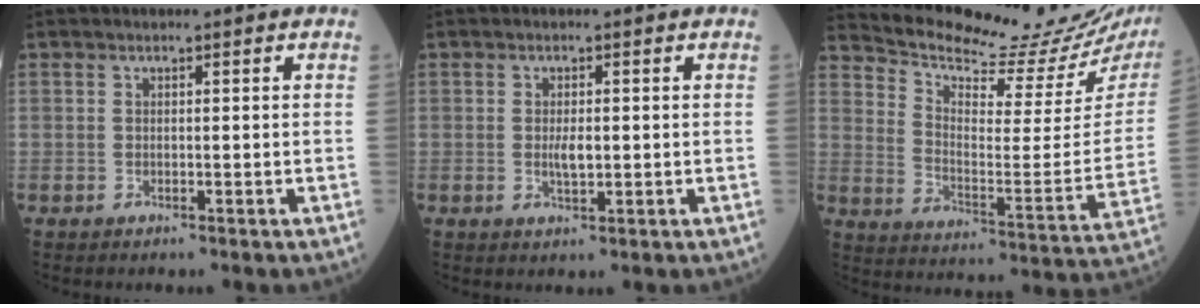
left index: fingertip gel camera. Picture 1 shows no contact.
{"total": 2.4, "force": [0.0, 0.7, 2.2], "torque": [-0.046, -0.002, 0.002]}
{"total": 22.7, "force": [21.9, 1.4, 5.7], "torque": [-0.104, -0.107, 0.290]}